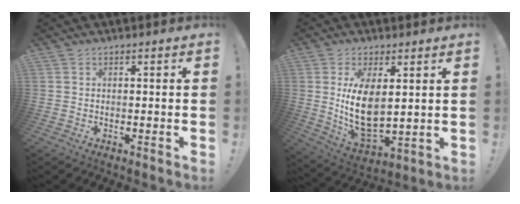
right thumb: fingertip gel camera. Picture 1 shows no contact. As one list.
[{"total": 12.7, "force": [3.3, 6.4, 10.4], "torque": [-0.191, -0.036, 0.059]}]